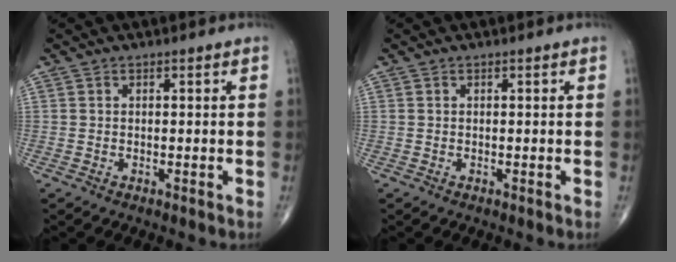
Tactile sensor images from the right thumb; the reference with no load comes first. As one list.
[{"total": 0.0}]